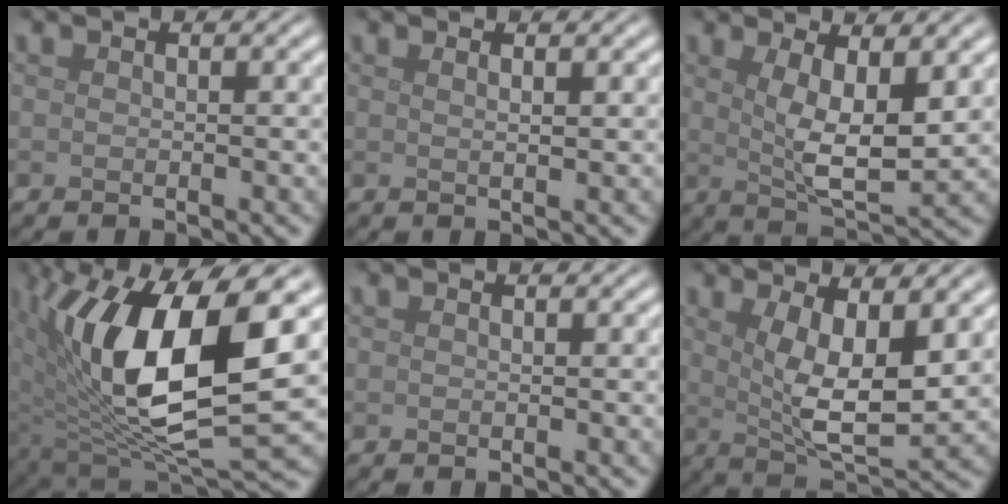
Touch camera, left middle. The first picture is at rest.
{"total": 1.3, "force": [0.7, 0.5, 1.0], "torque": [-0.004, 0.000, 0.002]}
{"total": 5.9, "force": [1.3, 1.8, 5.4], "torque": [-0.101, -0.012, 0.028]}
{"total": 14.3, "force": [2.8, 6.1, 12.6], "torque": [-0.233, -0.015, 0.054]}
{"total": 0.0}
{"total": 7.3, "force": [1.4, 2.5, 6.8], "torque": [-0.124, -0.010, 0.029]}